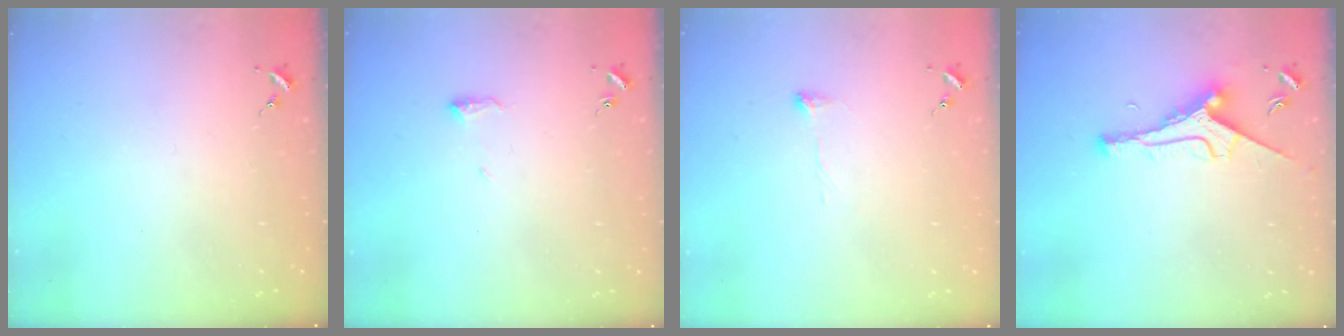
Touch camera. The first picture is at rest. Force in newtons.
{"total": 6.0, "press": 5.9, "slide": 1.1}
{"total": 5.5, "press": 5.5, "slide": 0.2}
{"total": 9.2, "press": 9.2, "slide": 0.9}